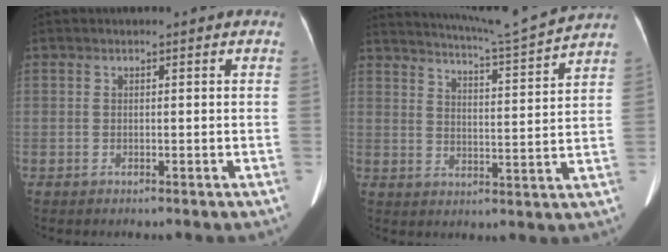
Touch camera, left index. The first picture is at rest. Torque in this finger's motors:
{"motor_torque": [0.37, -0.95, -0.02, 0.01]}